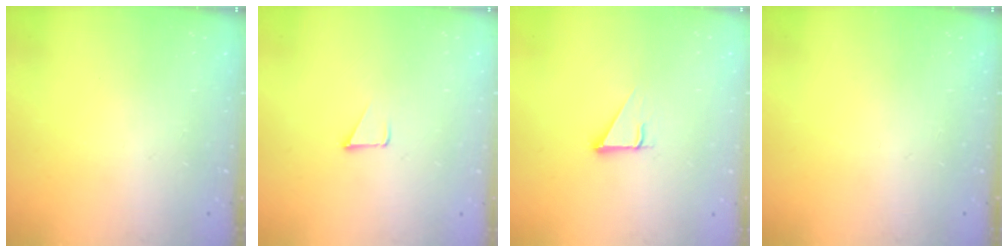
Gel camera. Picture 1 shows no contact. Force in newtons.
{"total": 1.7, "press": 1.7, "slide": 0.1}
{"total": 2.9, "press": 2.8, "slide": 0.2}
{"total": 0.0}